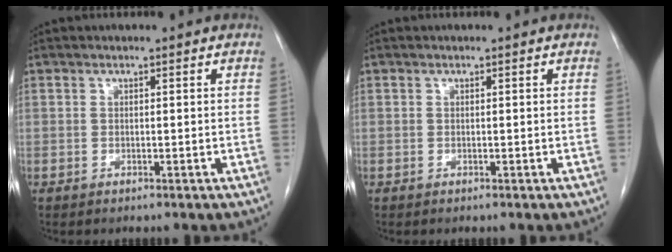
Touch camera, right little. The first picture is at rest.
{"total": 0.0}